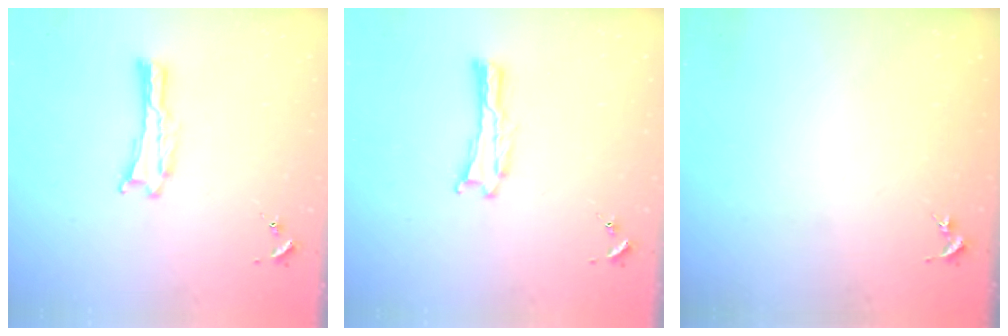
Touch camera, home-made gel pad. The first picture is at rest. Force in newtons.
{"total": 0.0}
{"total": 0.0}